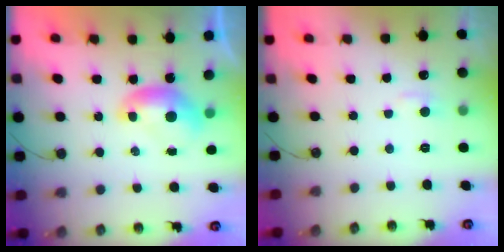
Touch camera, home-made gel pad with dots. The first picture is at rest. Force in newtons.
{"total": 1.7, "press": 1.6, "slide": 0.6}